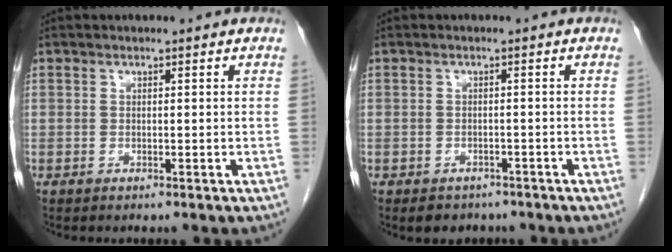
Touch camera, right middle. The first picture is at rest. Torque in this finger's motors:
{"motor_torque": [0.36, -0.24, 0.00, 0.00]}